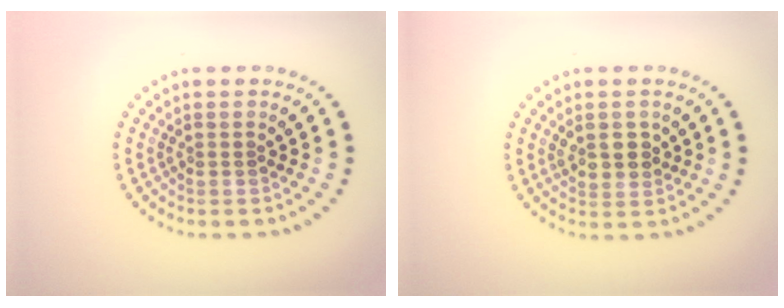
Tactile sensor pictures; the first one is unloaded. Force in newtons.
{"total": 2.5, "press": 2.5, "slide": 0.6}